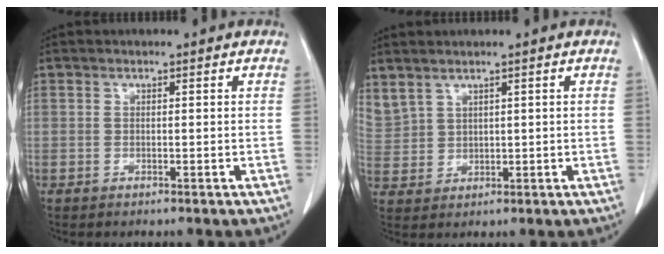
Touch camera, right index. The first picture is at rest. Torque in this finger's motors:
{"motor_torque": [-0.32, 0.32, -0.04, -0.01]}